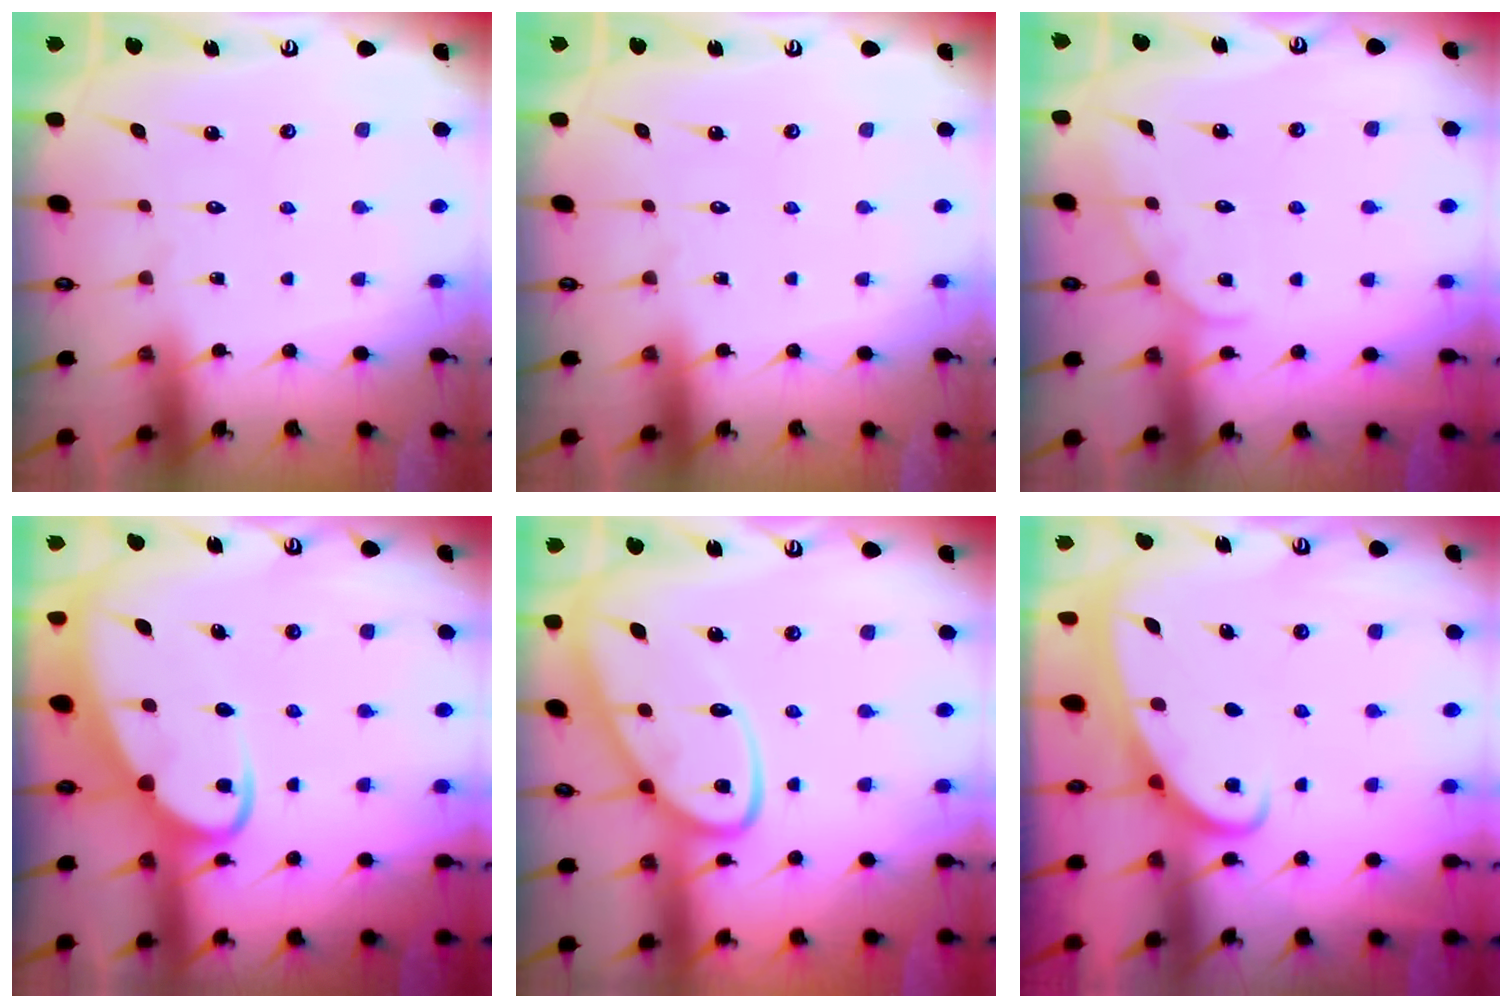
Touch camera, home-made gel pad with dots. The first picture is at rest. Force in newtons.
{"total": 0.0}
{"total": 5.3, "press": 5.3, "slide": 0.5}
{"total": 7.1, "press": 7.0, "slide": 0.6}
{"total": 13.3, "press": 13.3, "slide": 1.0}
{"total": 2.5, "press": 2.5, "slide": 0.4}